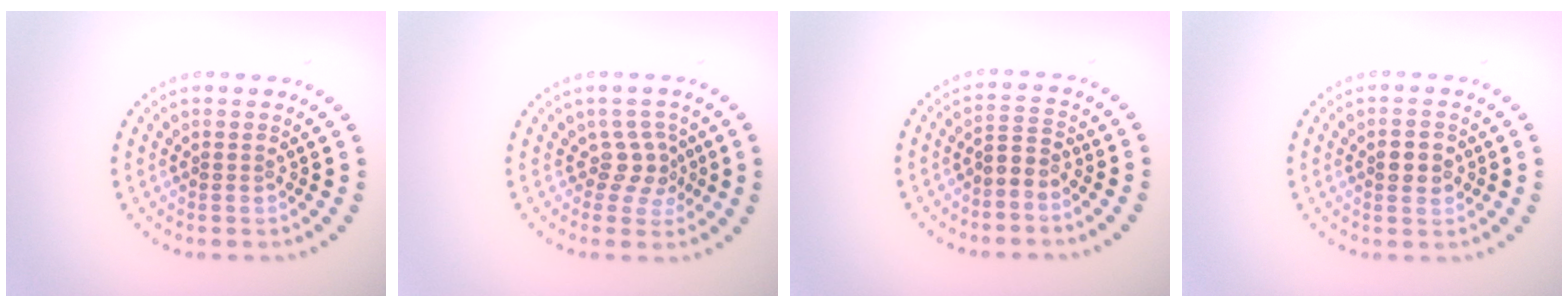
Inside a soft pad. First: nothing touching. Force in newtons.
{"total": 2.2, "press": 1.5, "slide": 1.6}
{"total": 2.0, "press": 1.4, "slide": 1.4}
{"total": 1.9, "press": 1.9, "slide": 0.0}